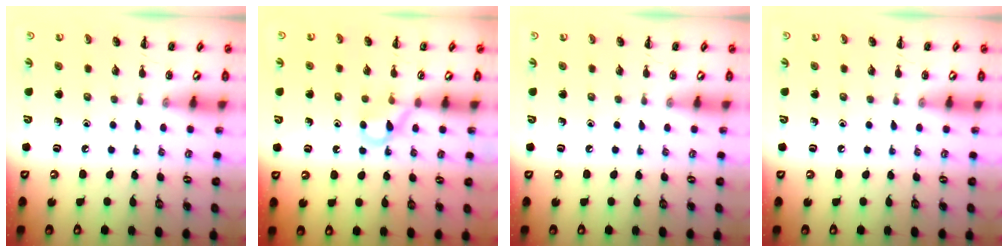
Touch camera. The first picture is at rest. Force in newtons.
{"total": 4.4, "press": 4.2, "slide": 1.3}
{"total": 0.0}
{"total": 0.0}